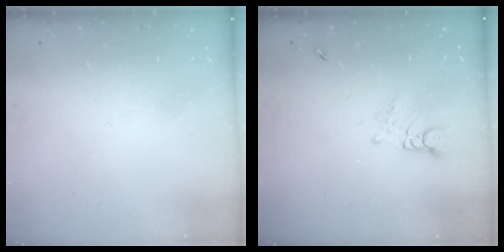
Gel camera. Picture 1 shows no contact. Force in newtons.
{"total": 3.0, "press": 2.9, "slide": 0.3}